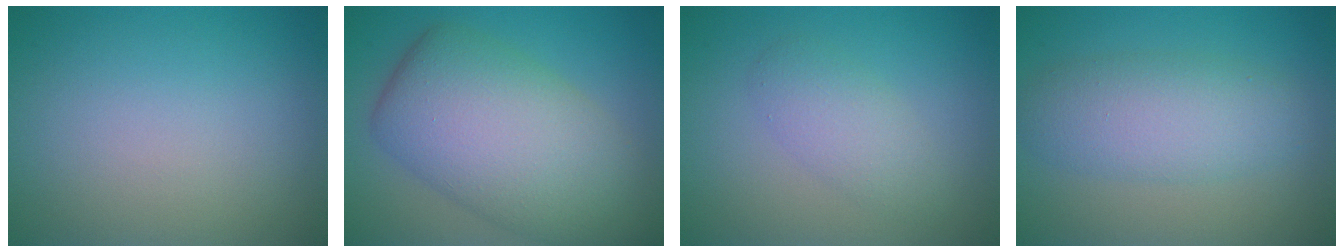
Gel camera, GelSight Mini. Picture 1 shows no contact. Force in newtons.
{"total": 10.7, "press": 10.7, "slide": 0.4}
{"total": 2.6, "press": 2.6, "slide": 0.2}
{"total": 4.9, "press": 4.9, "slide": 0.2}